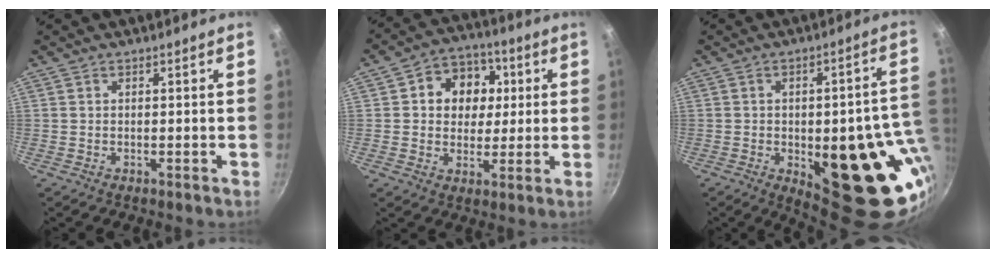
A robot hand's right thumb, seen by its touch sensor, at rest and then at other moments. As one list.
[{"total": 11.6, "force": [2.5, 9.7, 5.9], "torque": [-0.050, 0.003, 0.028]}, {"total": 24.2, "force": [-5.2, 10.7, 21.1], "torque": [-0.197, 0.007, -0.052]}]